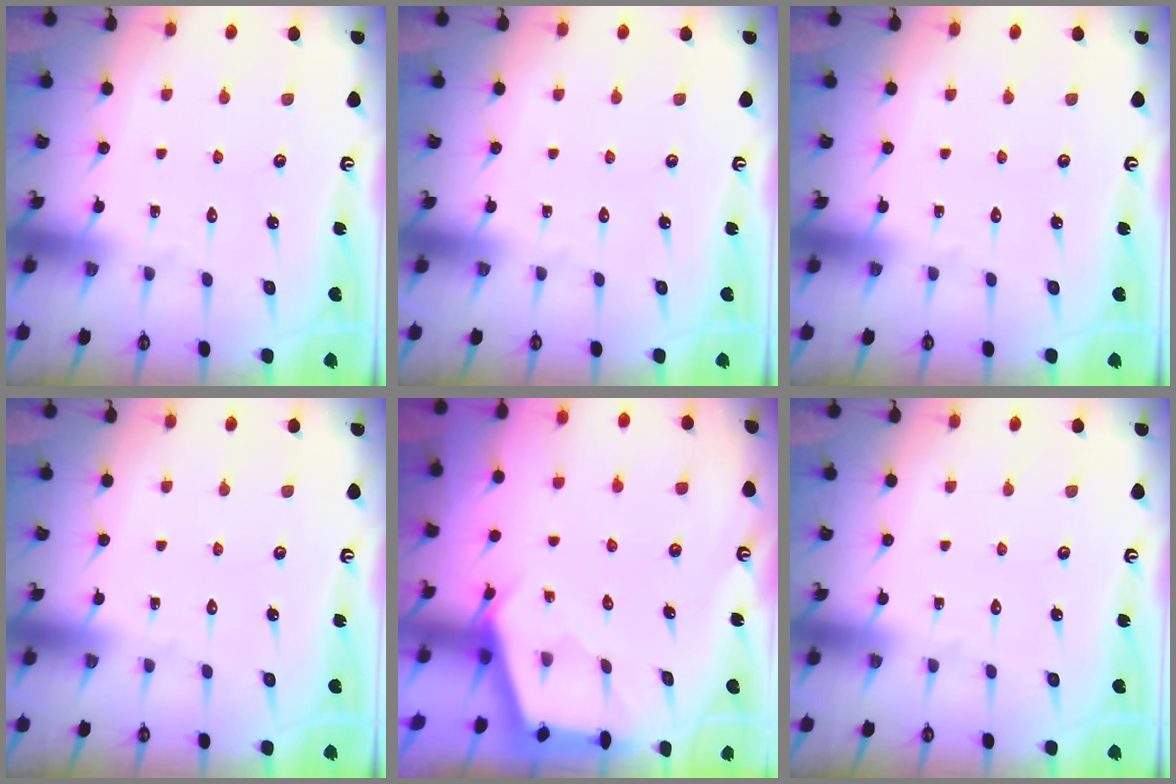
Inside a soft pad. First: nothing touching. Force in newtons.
{"total": 0.0}
{"total": 0.0}
{"total": 0.0}
{"total": 2.5, "press": 2.5, "slide": 0.3}
{"total": 0.0}